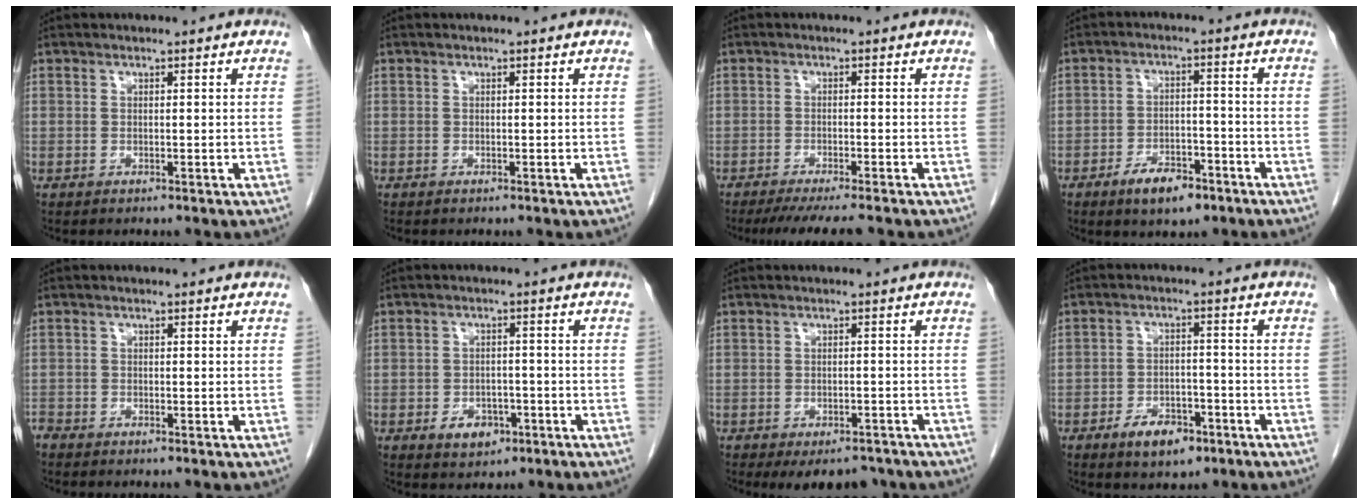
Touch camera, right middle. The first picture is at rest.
{"total": 0.0}
{"total": 7.8, "force": [-6.6, 0.0, 4.1], "torque": [-0.044, -0.016, -0.100]}
{"total": 6.6, "force": [-4.2, 2.8, 4.2], "torque": [-0.073, 0.001, -0.065]}
{"total": 1.2, "force": [-1.2, 0.2, 0.1], "torque": [-0.003, -0.002, -0.022]}
{"total": 4.4, "force": [-2.1, 3.0, 2.4], "torque": [-0.034, 0.005, -0.022]}
{"total": 7.3, "force": [-5.8, 3.3, 3.1], "torque": [-0.029, 0.000, -0.076]}
{"total": 6.3, "force": [-3.8, 3.2, 3.9], "torque": [-0.064, 0.004, -0.056]}